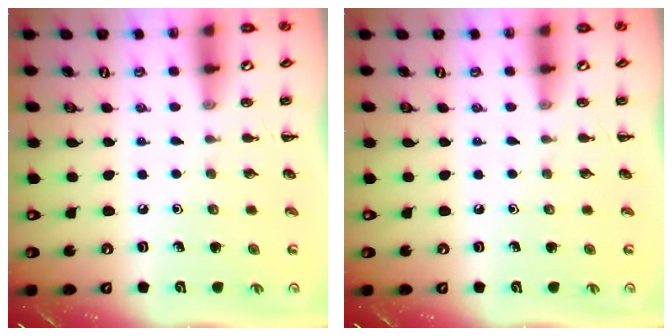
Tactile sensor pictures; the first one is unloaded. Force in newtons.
{"total": 0.0}